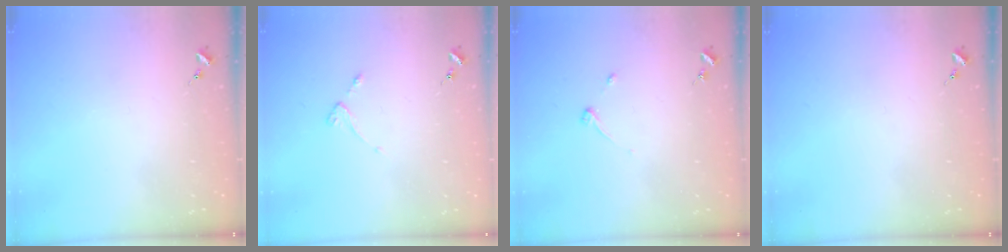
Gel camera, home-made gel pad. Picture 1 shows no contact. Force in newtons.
{"total": 2.7, "press": 2.6, "slide": 0.5}
{"total": 3.3, "press": 3.2, "slide": 0.6}
{"total": 0.0}